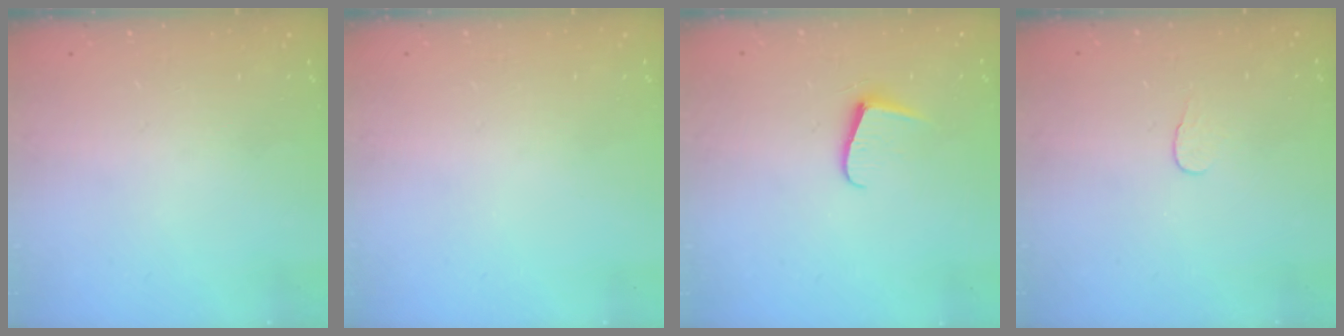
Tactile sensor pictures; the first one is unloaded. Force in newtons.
{"total": 0.0}
{"total": 5.9, "press": 5.9, "slide": 0.6}
{"total": 3.8, "press": 3.8, "slide": 0.3}